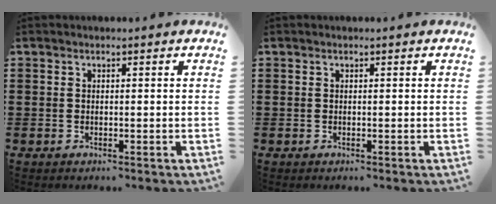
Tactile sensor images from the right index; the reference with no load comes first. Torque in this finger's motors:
{"motor_torque": [0.00, 0.00, 0.01, 0.00]}